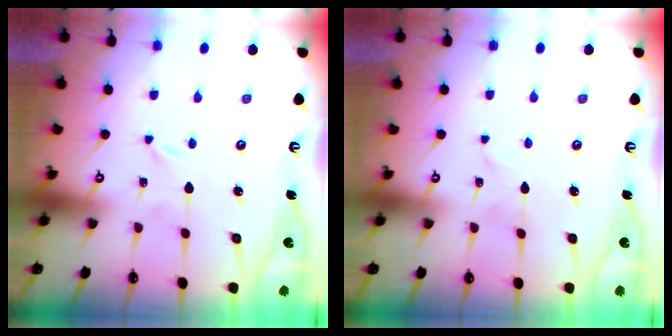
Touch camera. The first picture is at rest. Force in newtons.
{"total": 1.8, "press": 1.8, "slide": 0.1}